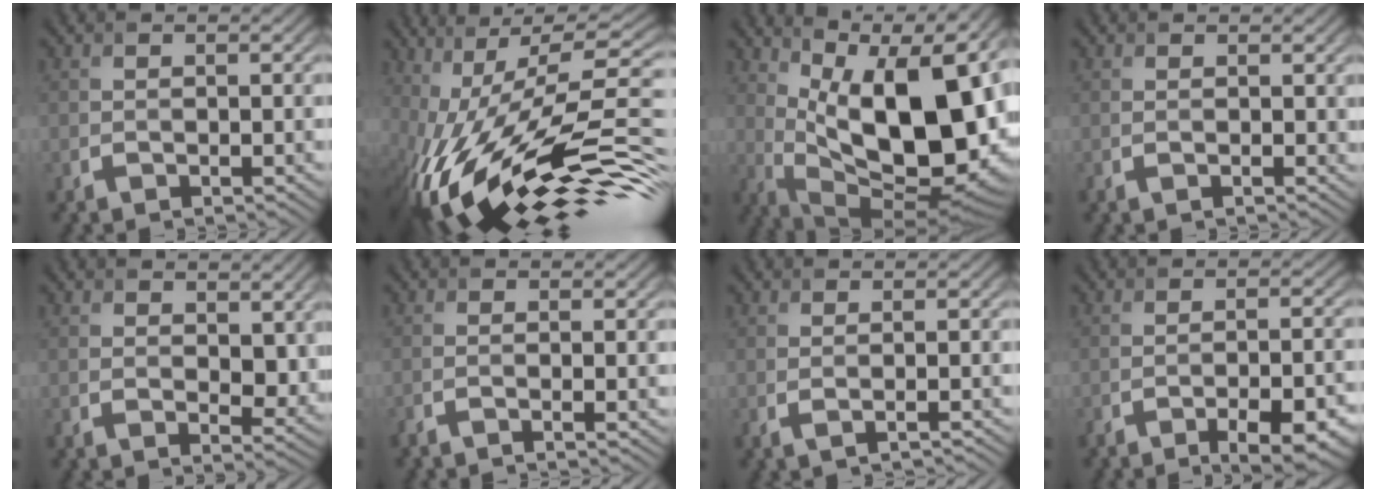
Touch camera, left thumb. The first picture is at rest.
{"total": 17.8, "force": [-4.1, 6.3, 16.1], "torque": [-0.277, 0.027, -0.094]}
{"total": 17.3, "force": [3.3, 7.5, 15.3], "torque": [-0.230, 0.008, 0.066]}
{"total": 0.7, "force": [0.6, -0.2, 0.4], "torque": [-0.003, 0.000, 0.009]}
{"total": 4.9, "force": [1.9, 2.7, 3.7], "torque": [-0.063, -0.012, 0.040]}
{"total": 1.3, "force": [-0.9, -0.2, 0.9], "torque": [-0.010, 0.002, -0.031]}
{"total": 1.1, "force": [0.0, 0.0, 1.1], "torque": [-0.014, 0.005, -0.006]}
{"total": 6.7, "force": [-4.2, 1.3, 5.1], "torque": [-0.066, 0.003, -0.054]}